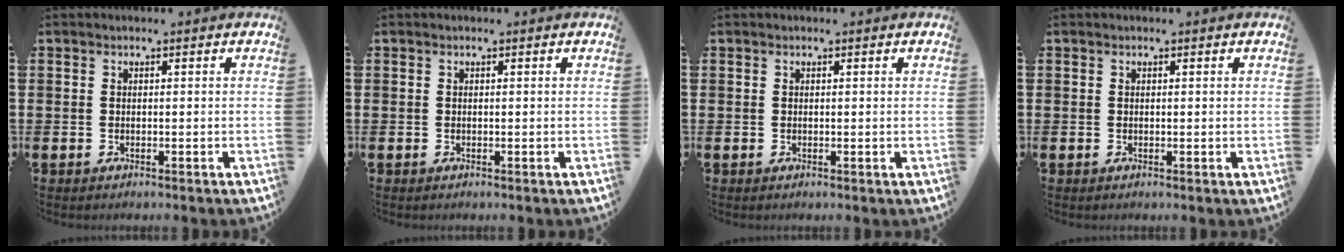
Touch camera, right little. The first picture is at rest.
{"total": 0.0}
{"total": 0.0}
{"total": 0.0}